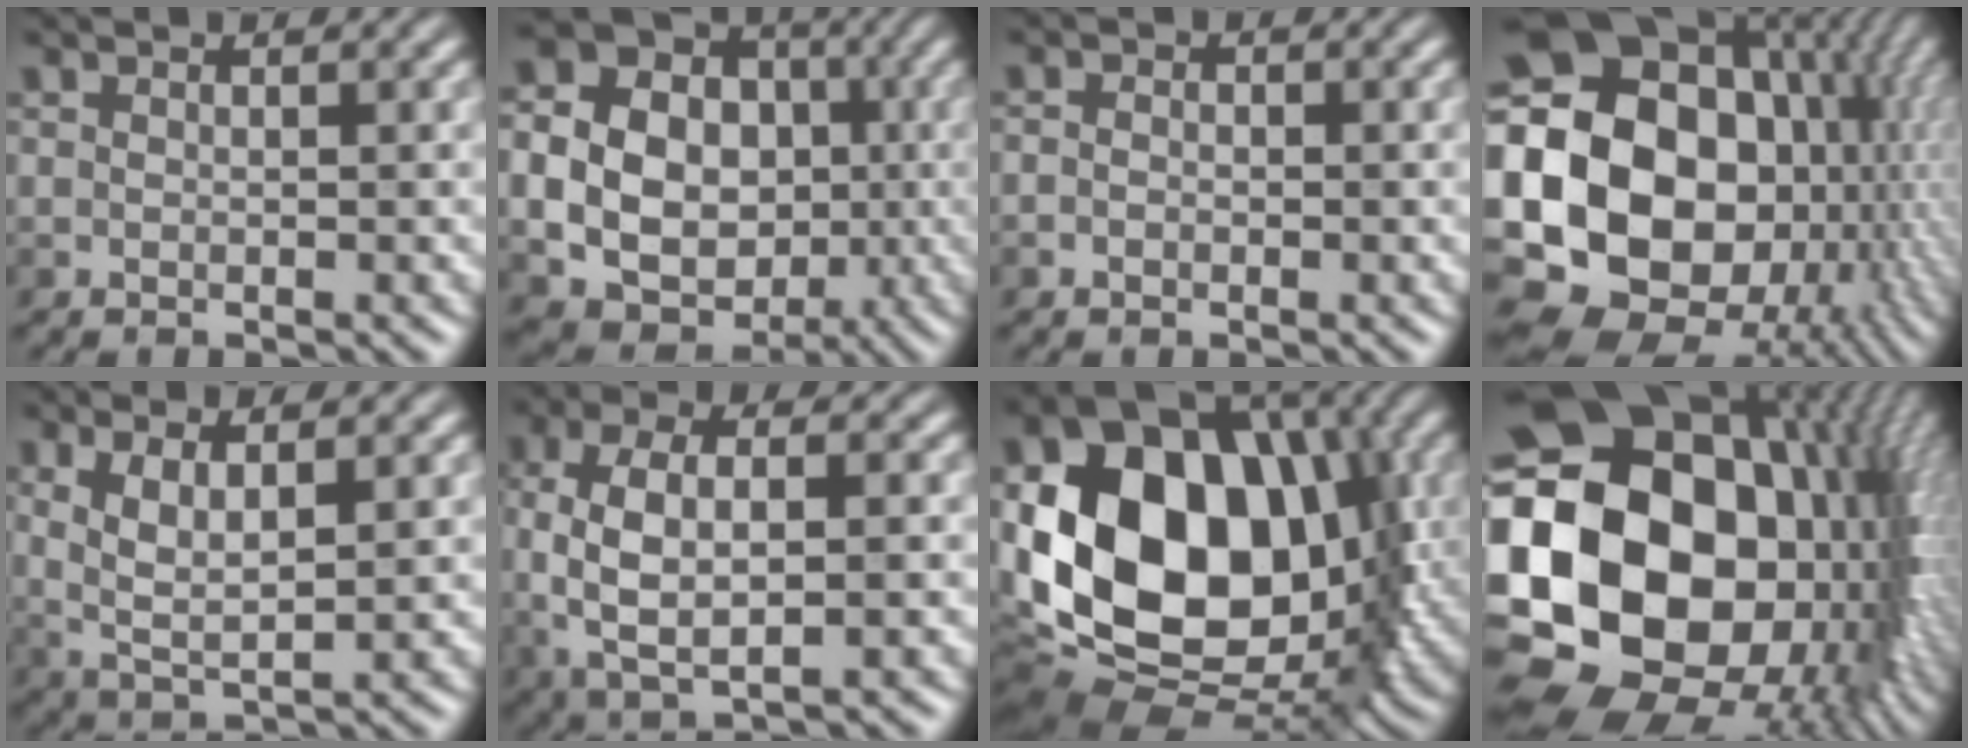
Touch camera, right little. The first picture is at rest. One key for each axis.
{"total": 18.4, "fx": -1.1, "fy": 17.0, "fz": 7.1, "tx": -0.161, "ty": 0.007, "tz": -0.042}
{"total": 1.0, "fx": -0.3, "fy": 0.8, "fz": 0.6, "tx": -0.006, "ty": -0.003, "tz": -0.011}
{"total": 22.1, "fx": -0.4, "fy": 17.8, "fz": 13.0, "tx": -0.246, "ty": -0.010, "tz": -0.010}
{"total": 4.3, "fx": 0.8, "fy": 1.4, "fz": 3.9, "tx": -0.082, "ty": -0.001, "tz": 0.019}
{"total": 6.9, "fx": -0.2, "fy": 3.2, "fz": 6.1, "tx": -0.121, "ty": 0.002, "tz": -0.006}
{"total": 19.5, "fx": 0.2, "fy": 13.7, "fz": 13.9, "tx": -0.266, "ty": 0.005, "tz": 0.015}
{"total": 24.0, "fx": -0.7, "fy": 18.8, "fz": 15.0, "tx": -0.288, "ty": -0.025, "tz": -0.042}